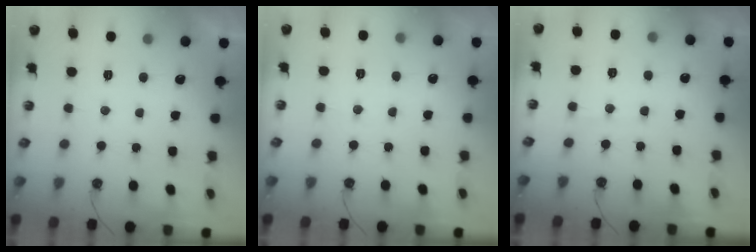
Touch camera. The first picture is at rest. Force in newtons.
{"total": 4.9, "press": 4.8, "slide": 0.9}
{"total": 4.5, "press": 4.4, "slide": 0.7}